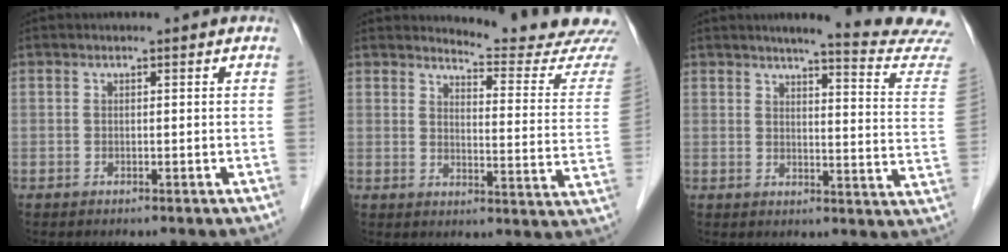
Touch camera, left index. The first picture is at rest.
{"total": 13.7, "force": [13.6, -1.6, 1.2], "torque": [-0.011, -0.119, 0.148]}
{"total": 14.4, "force": [13.7, -1.7, 4.1], "torque": [-0.049, -0.099, 0.144]}